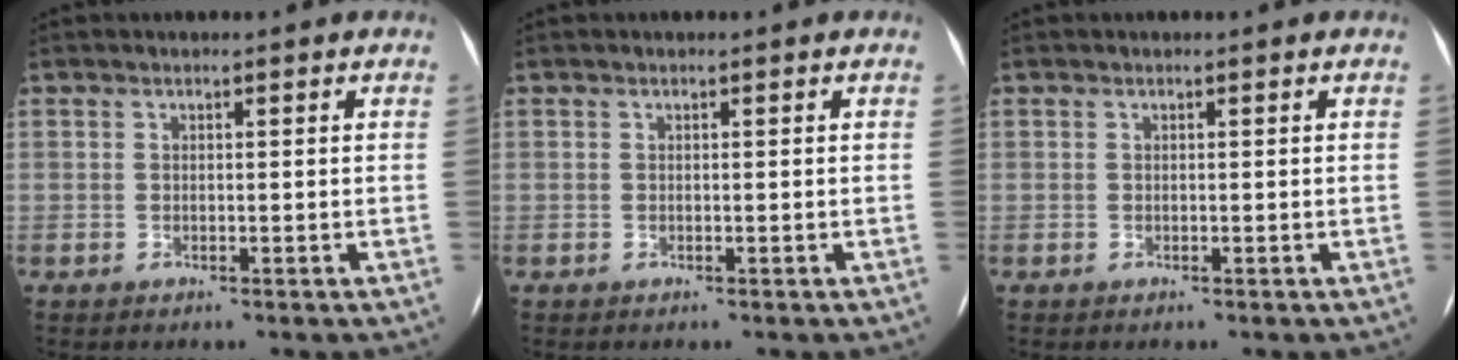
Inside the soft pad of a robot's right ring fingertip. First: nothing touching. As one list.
[{"total": 0.0}, {"total": 0.0}]